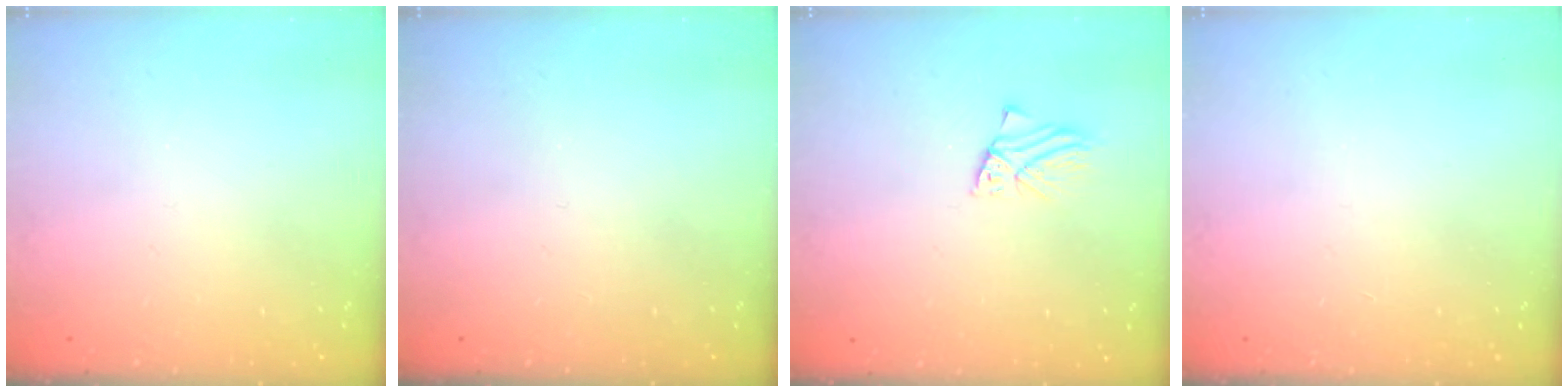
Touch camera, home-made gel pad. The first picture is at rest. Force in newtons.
{"total": 0.0}
{"total": 1.8, "press": 1.8, "slide": 0.1}
{"total": 2.8, "press": 2.8, "slide": 0.3}